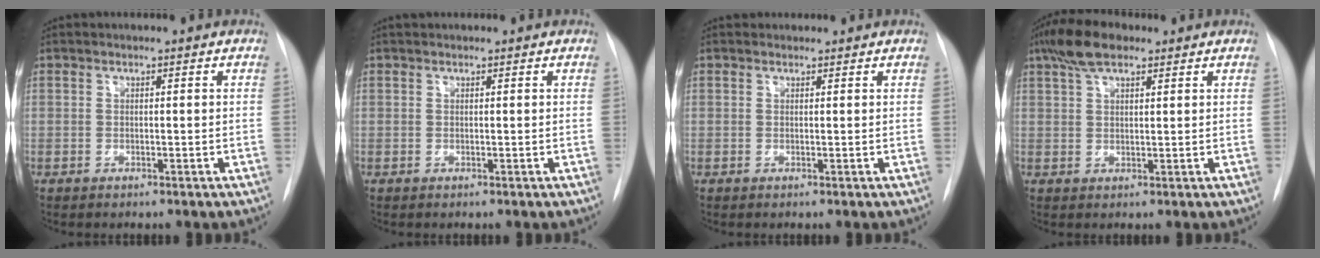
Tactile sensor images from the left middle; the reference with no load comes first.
{"total": 0.9, "force": [0.8, 0.2, 0.2], "torque": [-0.009, 0.015, 0.016]}
{"total": 1.4, "force": [1.3, 0.5, -0.1], "torque": [0.002, 0.018, 0.020]}
{"total": 6.3, "force": [4.2, 2.2, 4.1], "torque": [-0.086, 0.019, 0.077]}